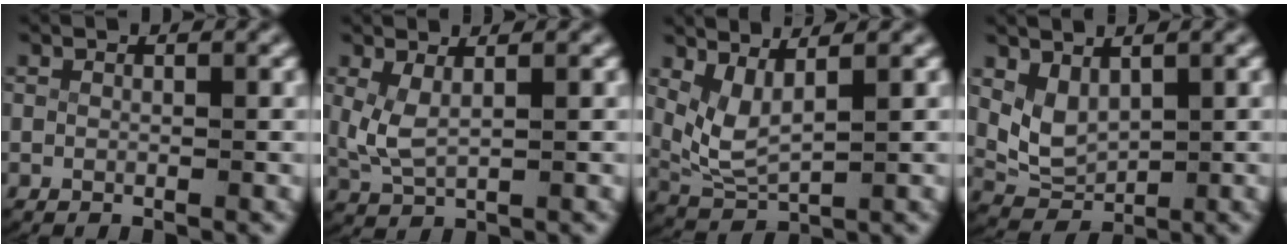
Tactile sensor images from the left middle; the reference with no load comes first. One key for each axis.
{"total": 3.2, "fx": 0.8, "fy": 2.0, "fz": 2.4, "tx": -0.069, "ty": -0.013, "tz": 0.026}
{"total": 5.6, "fx": 1.4, "fy": 4.2, "fz": 3.5, "tx": -0.098, "ty": -0.014, "tz": 0.032}
{"total": 5.3, "fx": 0.8, "fy": 4.4, "fz": 2.8, "tx": -0.077, "ty": -0.021, "tz": 0.022}